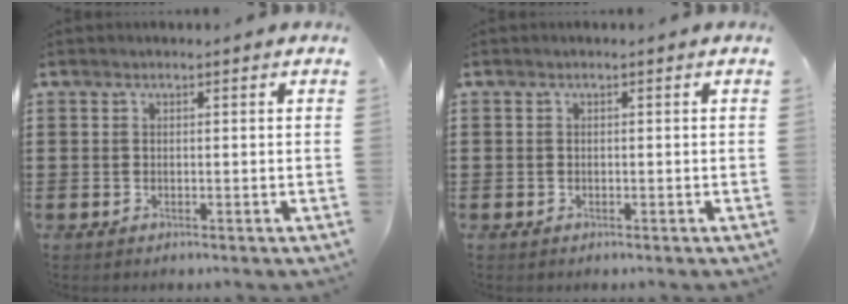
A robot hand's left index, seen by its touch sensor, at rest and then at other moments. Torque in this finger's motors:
{"motor_torque": [0.22, 0.86, -0.08, -0.08]}